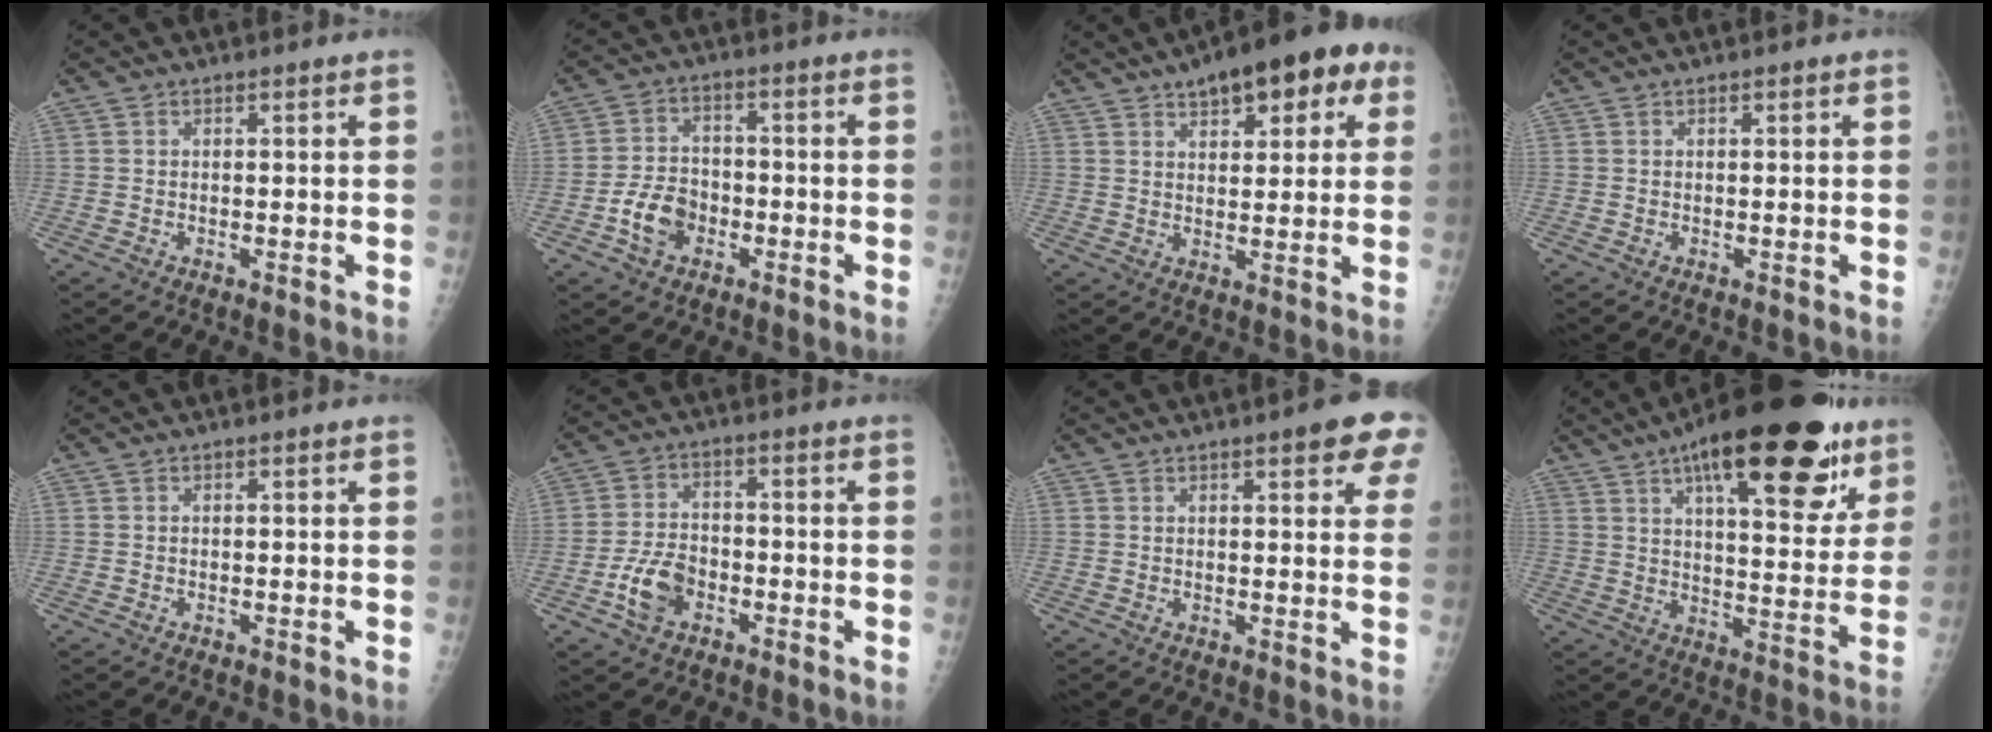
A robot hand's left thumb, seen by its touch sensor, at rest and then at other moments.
{"total": 7.2, "force": [-3.1, 5.2, 3.9], "torque": [-0.056, 0.024, -0.058]}
{"total": 14.5, "force": [7.1, 6.4, 10.9], "torque": [-0.105, 0.003, 0.091]}
{"total": 0.0}
{"total": 0.0}
{"total": 7.2, "force": [-3.3, 4.8, 4.3], "torque": [-0.074, 0.022, -0.062]}
{"total": 8.3, "force": [4.4, 2.2, 6.7], "torque": [-0.053, -0.010, 0.045]}
{"total": 26.9, "force": [15.2, 9.7, 20.0], "torque": [-0.263, -0.023, 0.222]}